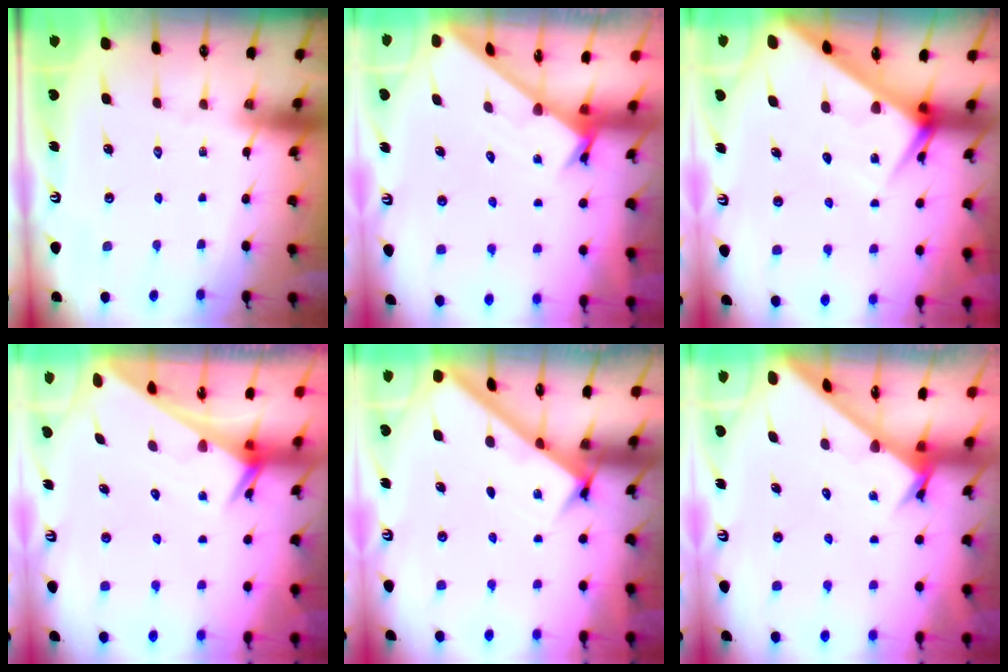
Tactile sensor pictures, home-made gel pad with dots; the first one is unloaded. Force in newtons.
{"total": 1.7, "press": 1.7, "slide": 0.1}
{"total": 7.4, "press": 7.4, "slide": 0.6}
{"total": 2.5, "press": 2.5, "slide": 0.1}
{"total": 2.5, "press": 2.5, "slide": 0.3}
{"total": 2.6, "press": 2.6, "slide": 0.2}